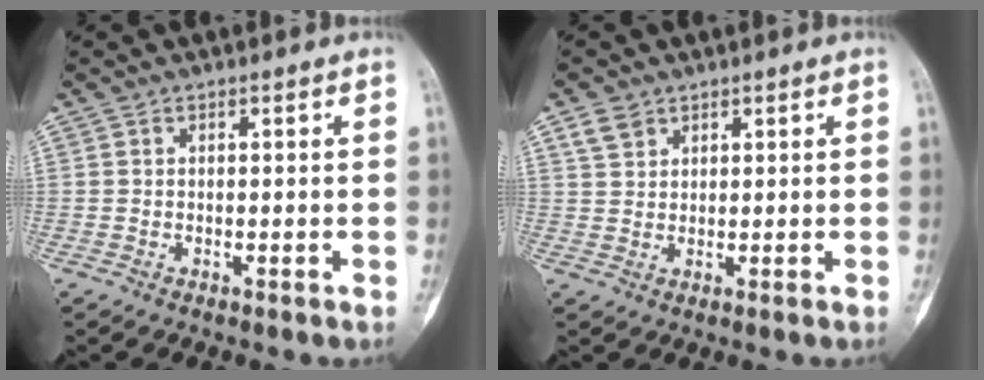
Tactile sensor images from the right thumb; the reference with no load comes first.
{"total": 3.2, "force": [2.0, 2.1, 1.3], "torque": [-0.019, -0.002, 0.042]}